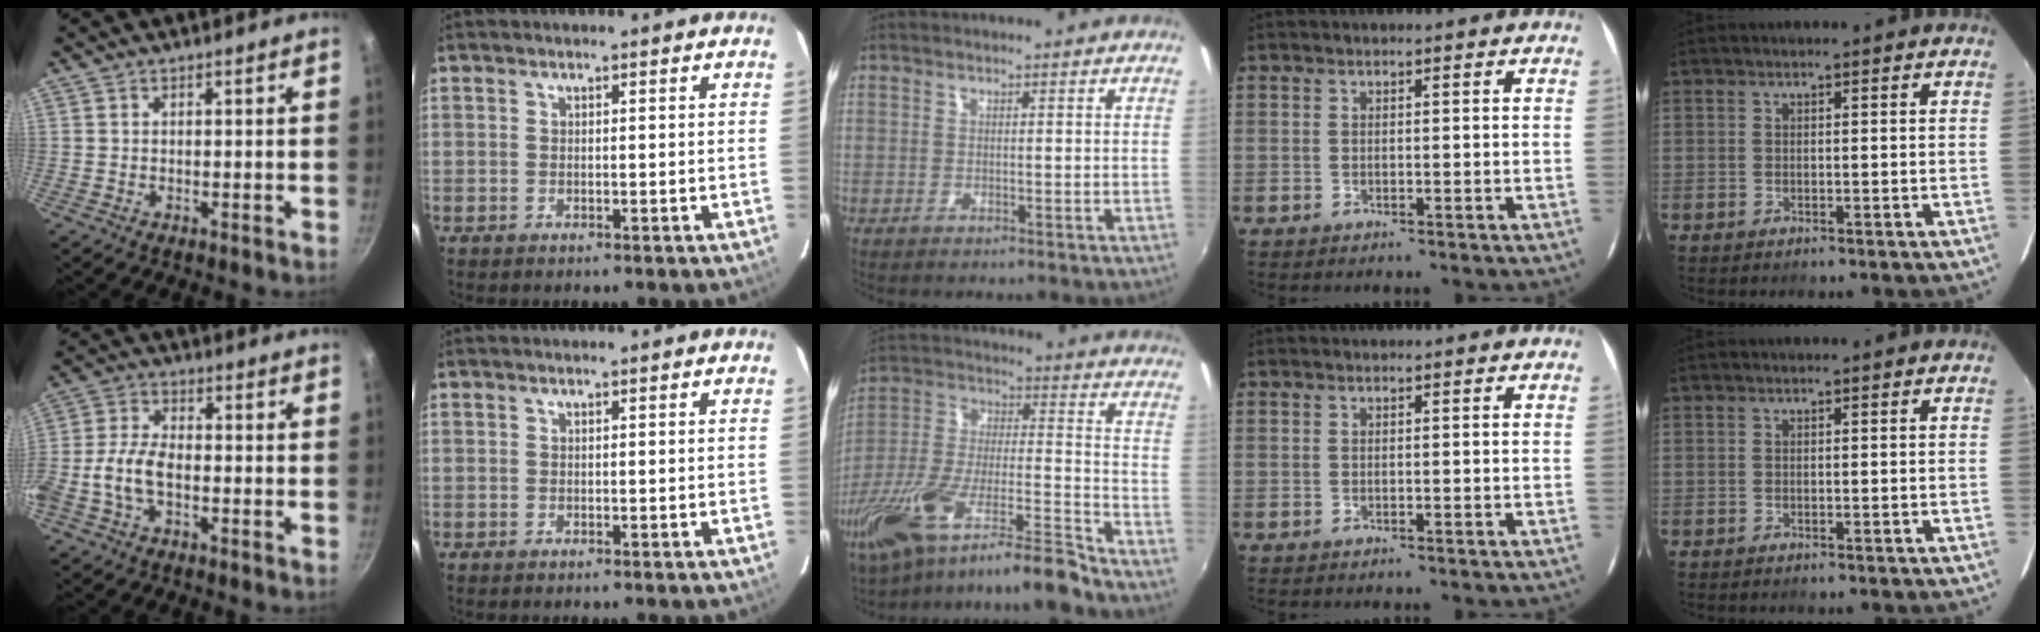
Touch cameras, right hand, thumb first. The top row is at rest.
{"thumb": {"total": 7.7, "force": [-2.2, 4.2, 6.0], "torque": [-0.124, 0.027, -0.056]}, "middle": {"total": 17.1, "force": [-13.8, 0.8, 10.0], "torque": [-0.198, -0.020, -0.253]}}